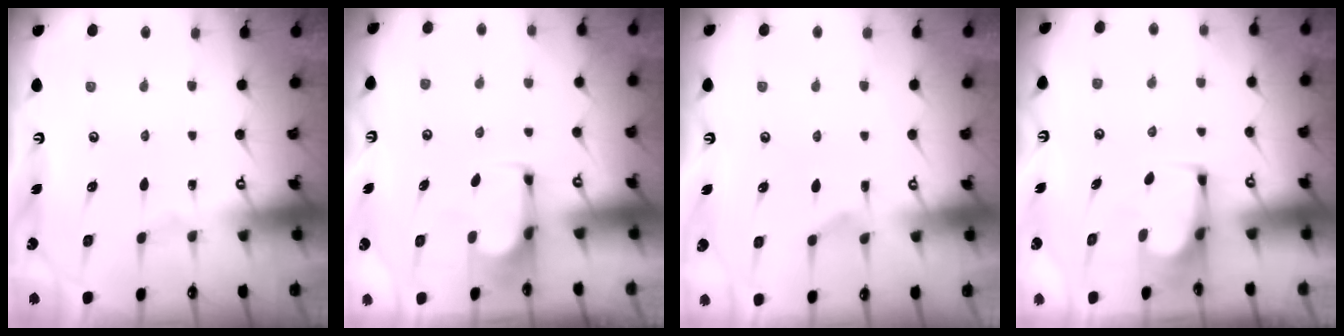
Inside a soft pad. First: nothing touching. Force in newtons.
{"total": 3.7, "press": 3.6, "slide": 1.0}
{"total": 2.5, "press": 2.2, "slide": 1.2}
{"total": 1.6, "press": 1.5, "slide": 0.3}